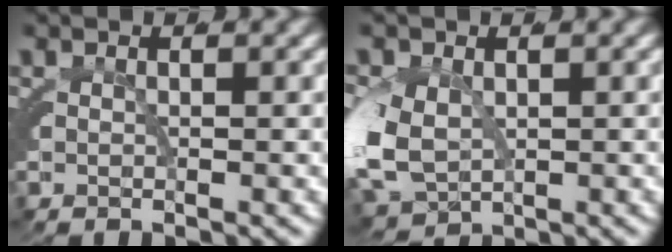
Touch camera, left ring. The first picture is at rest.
{"total": 6.2, "force": [-1.0, 5.1, 3.5], "torque": [-0.109, -0.039, 0.006]}